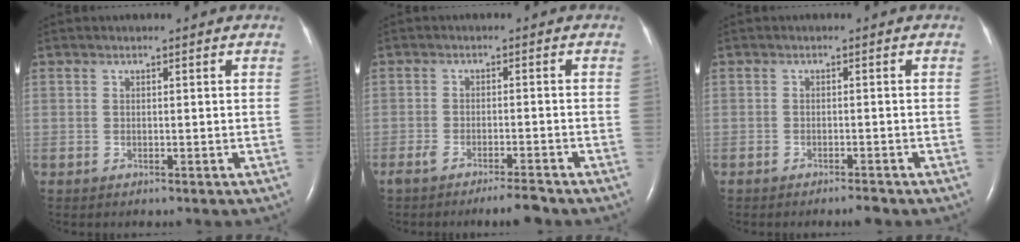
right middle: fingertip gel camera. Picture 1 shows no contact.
{"total": 4.1, "force": [-3.5, 0.0, 2.1], "torque": [-0.037, -0.006, -0.061]}
{"total": 1.5, "force": [-1.3, 0.1, 0.6], "torque": [-0.013, -0.002, -0.020]}